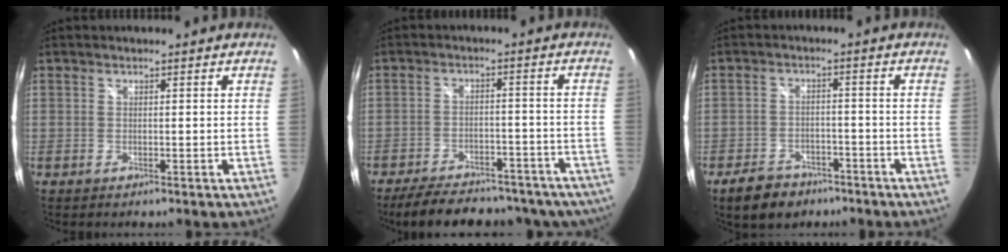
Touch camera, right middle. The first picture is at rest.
{"total": 22.7, "force": [-18.8, 8.6, 9.5], "torque": [-0.178, 0.010, -0.228]}
{"total": 8.3, "force": [-5.8, 4.8, 3.3], "torque": [-0.088, 0.010, -0.084]}